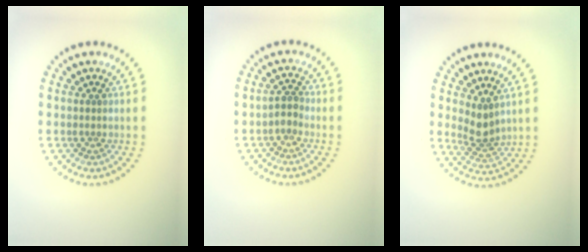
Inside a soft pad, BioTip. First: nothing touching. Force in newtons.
{"total": 1.5, "press": 1.3, "slide": 0.8}
{"total": 2.4, "press": 1.8, "slide": 1.6}